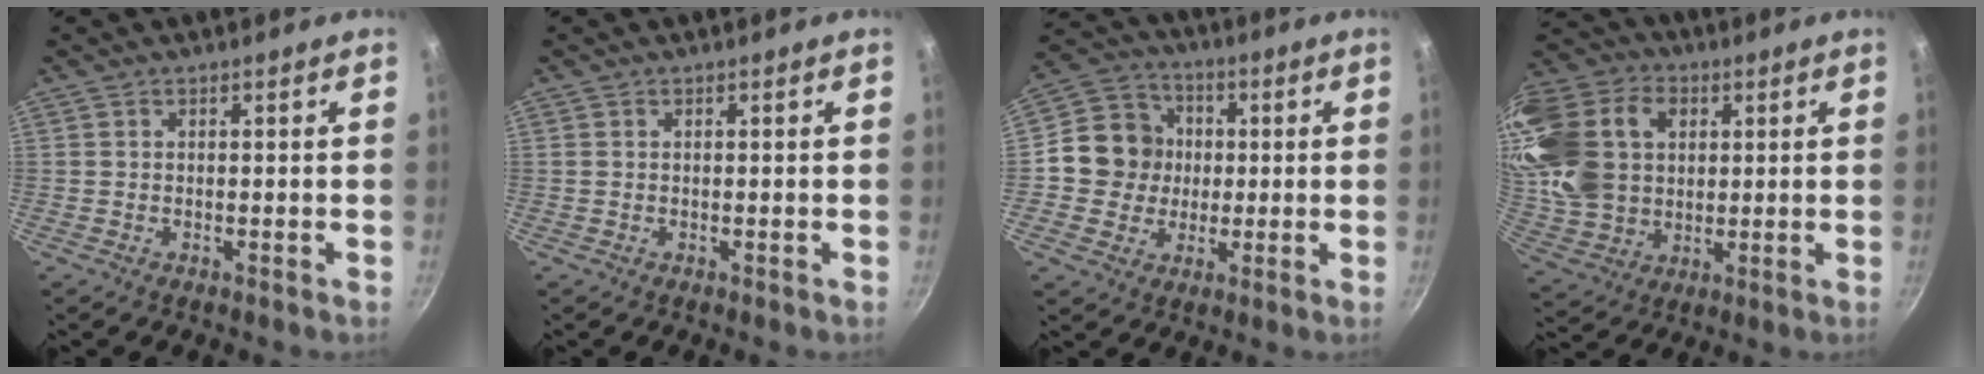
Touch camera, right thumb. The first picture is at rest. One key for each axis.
{"total": 0.0}
{"total": 11.2, "fx": 0.2, "fy": 10.5, "fz": 3.7, "tx": -0.030, "ty": 0.024, "tz": -0.009}
{"total": 23.5, "fx": 5.1, "fy": 17.8, "fz": 14.6, "tx": -0.295, "ty": 0.014, "tz": 0.100}